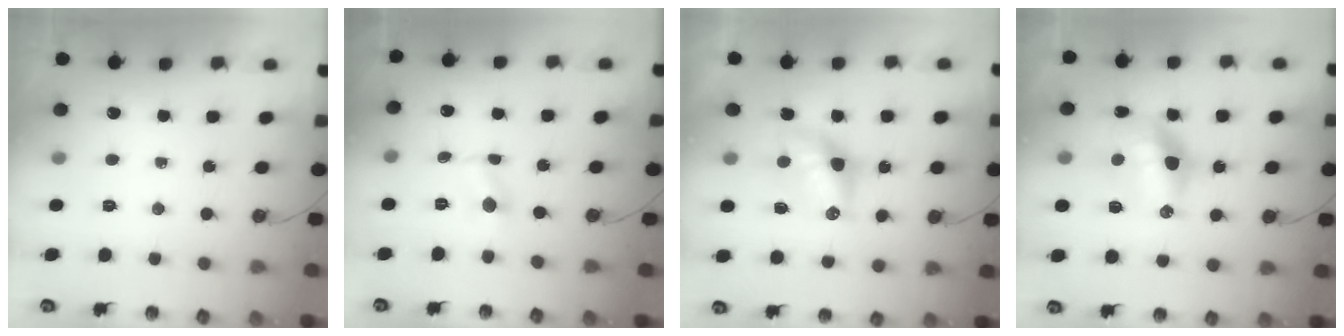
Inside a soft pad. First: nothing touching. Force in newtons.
{"total": 1.7, "press": 1.6, "slide": 0.2}
{"total": 9.3, "press": 9.3, "slide": 0.8}
{"total": 12.2, "press": 12.1, "slide": 1.2}